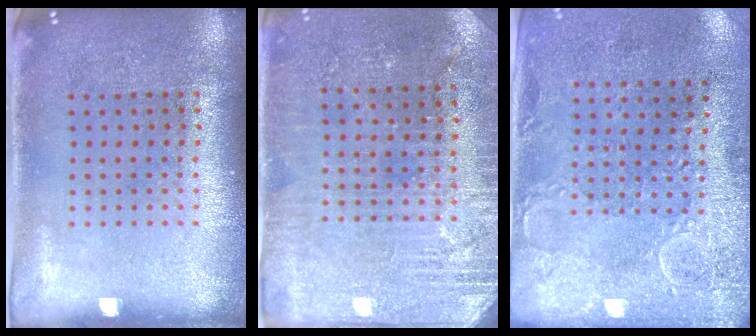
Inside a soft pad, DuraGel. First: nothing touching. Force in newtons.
{"total": 2.8, "press": 2.8, "slide": 0.4}
{"total": 2.9, "press": 2.3, "slide": 1.8}